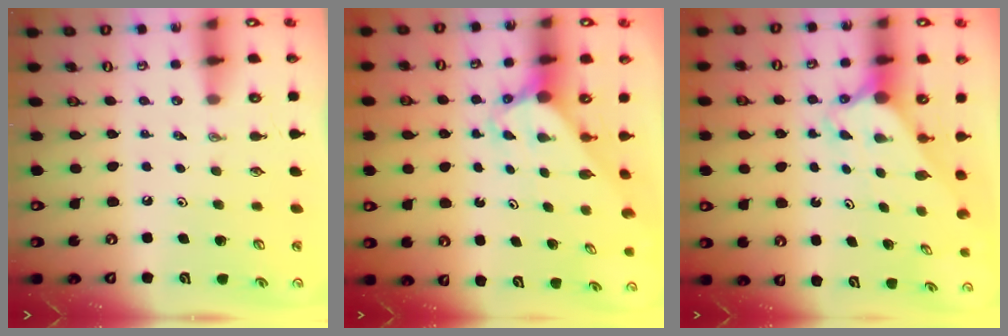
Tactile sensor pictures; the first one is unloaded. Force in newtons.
{"total": 3.0, "press": 3.0, "slide": 0.2}
{"total": 2.6, "press": 2.6, "slide": 0.2}